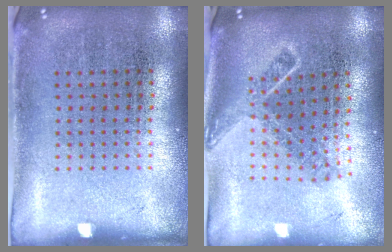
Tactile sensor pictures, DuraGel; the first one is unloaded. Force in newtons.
{"total": 1.7, "press": 1.2, "slide": 1.1}